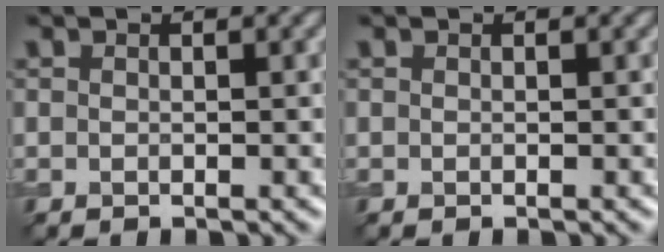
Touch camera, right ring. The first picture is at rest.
{"total": 0.0}